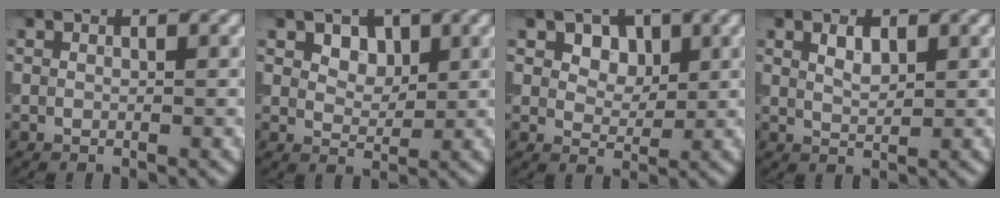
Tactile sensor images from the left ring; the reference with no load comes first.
{"total": 2.2, "force": [1.0, 1.5, 1.2], "torque": [-0.019, -0.005, 0.015]}
{"total": 2.8, "force": [1.2, 2.0, 1.6], "torque": [-0.027, -0.006, 0.017]}
{"total": 1.9, "force": [0.9, 0.9, 1.4], "torque": [-0.028, 0.000, 0.020]}